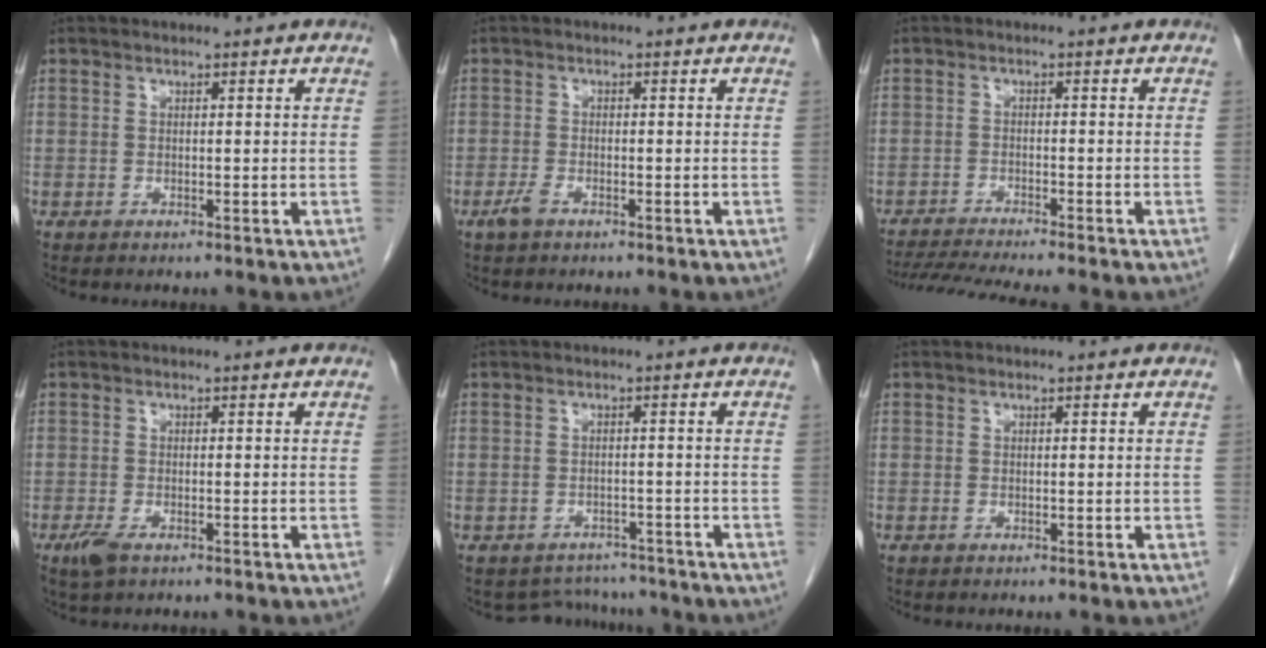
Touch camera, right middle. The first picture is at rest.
{"total": 1.9, "force": [-1.2, 0.7, 1.3], "torque": [-0.033, -0.001, -0.024]}
{"total": 9.7, "force": [-8.7, -1.0, 4.3], "torque": [-0.060, -0.017, -0.138]}
{"total": 2.9, "force": [-1.7, 1.2, 2.0], "torque": [-0.047, -0.004, -0.027]}
{"total": 5.5, "force": [-5.1, 1.9, -0.8], "torque": [0.011, 0.018, -0.064]}
{"total": 0.0}